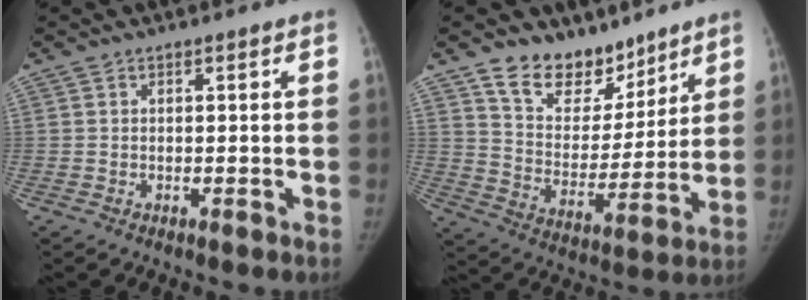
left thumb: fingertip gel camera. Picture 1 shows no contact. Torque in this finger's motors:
{"motor_torque": [0.02, -0.01, 0.14, -0.07, 0.02]}